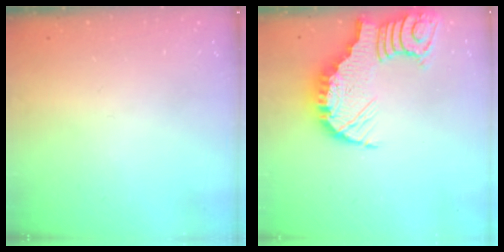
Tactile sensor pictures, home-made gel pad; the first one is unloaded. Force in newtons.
{"total": 7.4, "press": 7.4, "slide": 1.1}